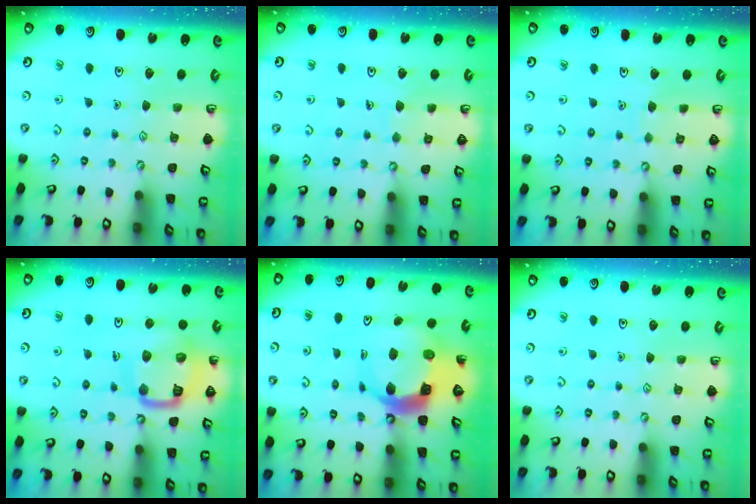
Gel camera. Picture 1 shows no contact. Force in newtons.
{"total": 5.0, "press": 5.0, "slide": 0.4}
{"total": 2.7, "press": 2.7, "slide": 0.1}
{"total": 15.4, "press": 15.3, "slide": 1.6}
{"total": 11.0, "press": 10.8, "slide": 1.6}
{"total": 0.0}